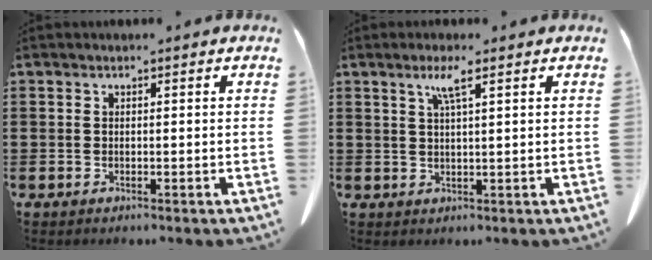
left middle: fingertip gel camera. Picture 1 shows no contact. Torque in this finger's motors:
{"motor_torque": [1.23, 0.67, 0.27, 0.08]}